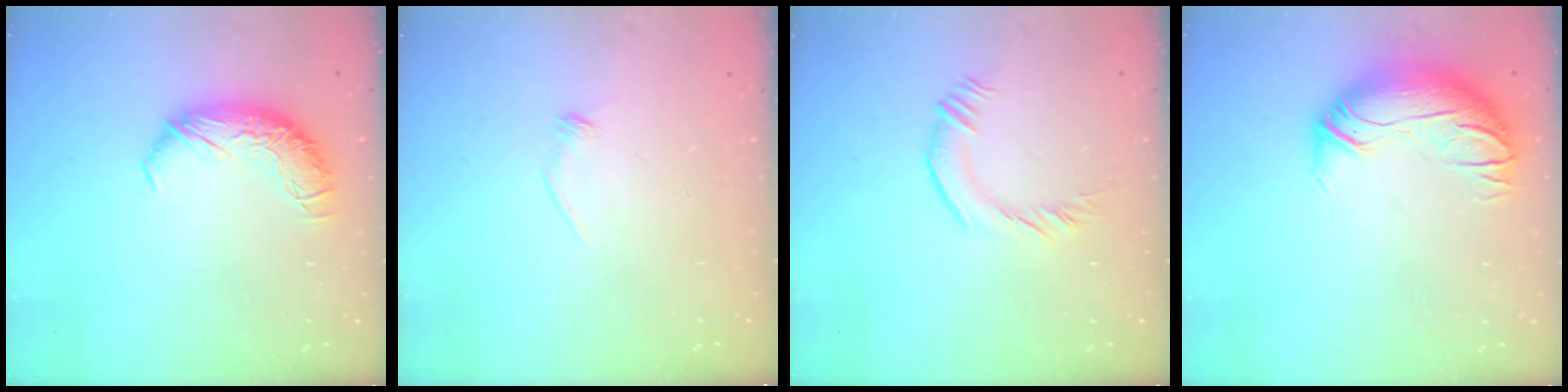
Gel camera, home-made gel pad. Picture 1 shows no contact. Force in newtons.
{"total": 7.3, "press": 7.2, "slide": 0.8}
{"total": 1.8, "press": 1.6, "slide": 0.7}
{"total": 3.0, "press": 0.4, "slide": 2.9}